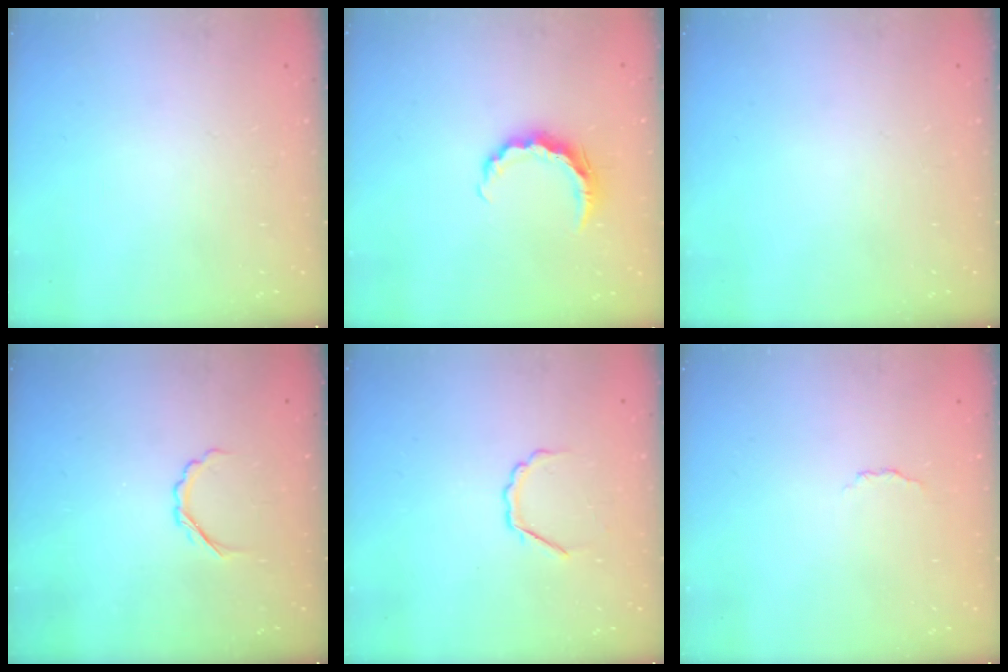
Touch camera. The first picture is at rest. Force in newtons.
{"total": 7.1, "press": 7.0, "slide": 0.7}
{"total": 0.0}
{"total": 2.9, "press": 2.8, "slide": 0.9}
{"total": 3.7, "press": 3.6, "slide": 0.8}
{"total": 2.9, "press": 2.8, "slide": 0.7}